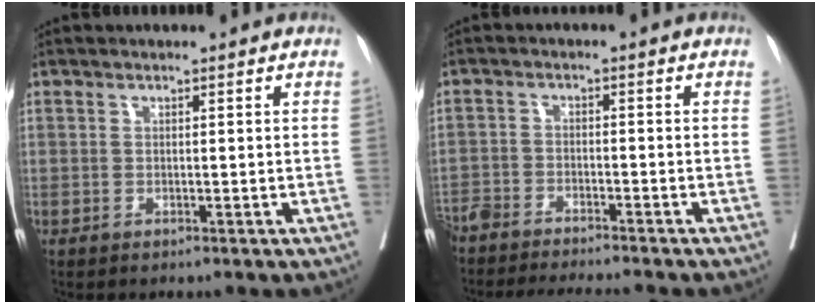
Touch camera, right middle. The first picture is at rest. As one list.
[{"total": 12.3, "force": [-11.3, 0.8, 4.8], "torque": [-0.070, -0.010, -0.173]}]